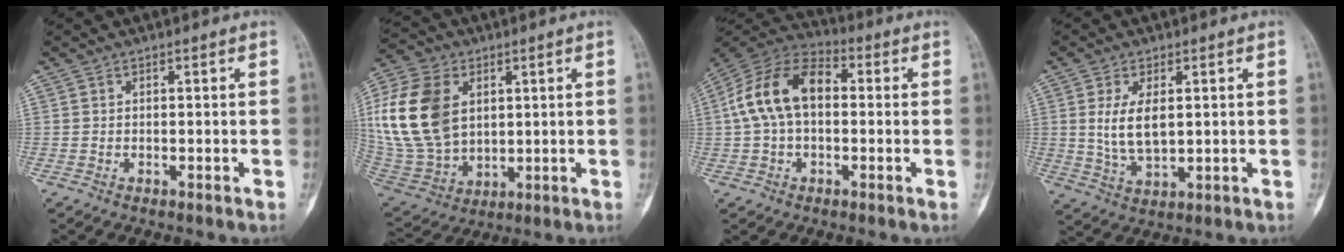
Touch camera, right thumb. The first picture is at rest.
{"total": 20.4, "force": [4.4, 14.3, 13.9], "torque": [-0.289, -0.012, 0.096]}
{"total": 14.4, "force": [1.2, 9.0, 11.2], "torque": [-0.207, 0.040, 0.007]}
{"total": 7.3, "force": [1.3, 3.6, 6.2], "torque": [-0.112, -0.013, 0.034]}